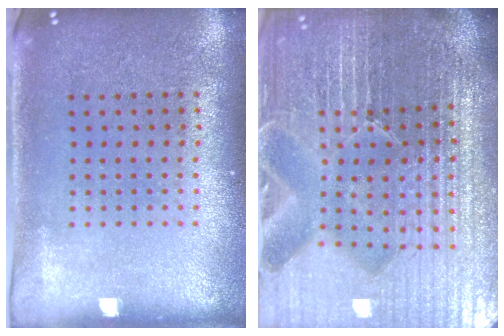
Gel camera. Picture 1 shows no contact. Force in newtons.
{"total": 7.0, "press": 6.2, "slide": 3.4}